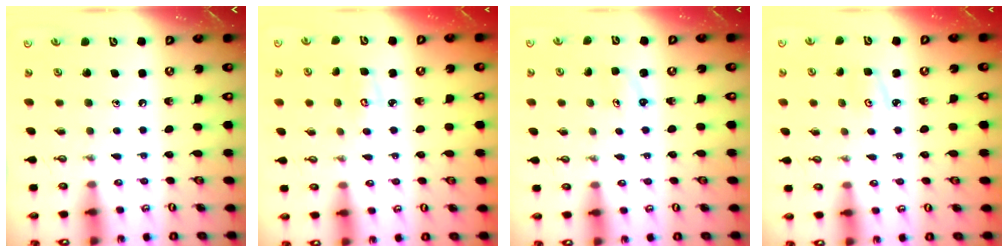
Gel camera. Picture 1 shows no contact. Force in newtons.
{"total": 4.0, "press": 4.0, "slide": 0.3}
{"total": 2.9, "press": 2.9, "slide": 0.3}
{"total": 3.0, "press": 3.0, "slide": 0.4}